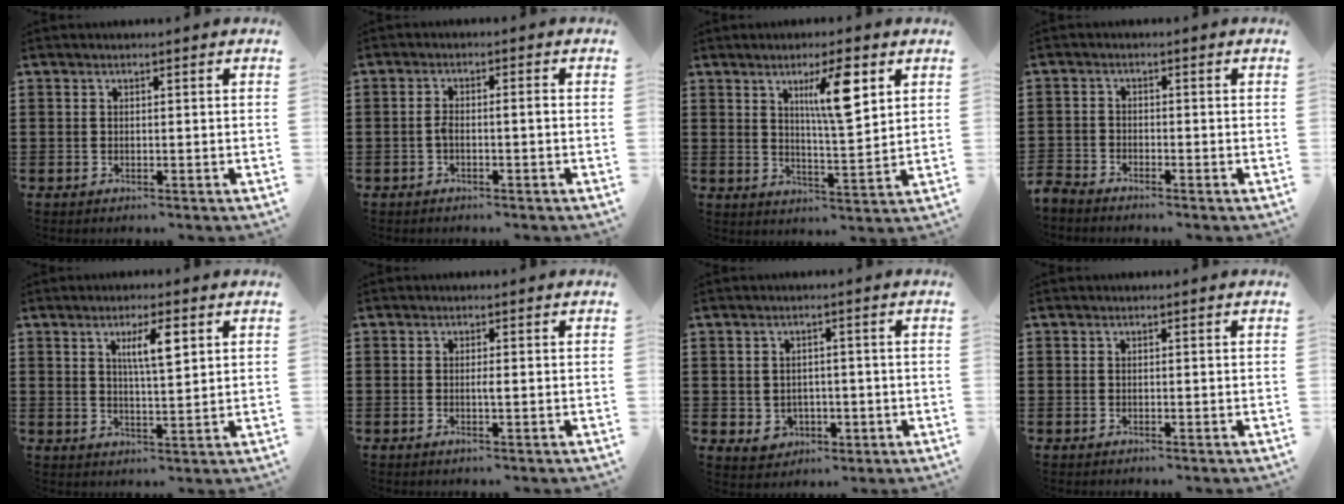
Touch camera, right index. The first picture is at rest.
{"total": 2.1, "force": [-0.6, 0.4, 2.0], "torque": [-0.040, 0.003, -0.011]}
{"total": 8.5, "force": [4.0, 1.7, 7.4], "torque": [-0.121, -0.004, 0.057]}
{"total": 2.5, "force": [-2.5, 0.4, -0.1], "torque": [-0.012, -0.002, -0.057]}
{"total": 5.1, "force": [2.0, 1.2, 4.6], "torque": [-0.089, 0.005, 0.030]}
{"total": 1.1, "force": [-0.2, 0.0, 1.1], "torque": [-0.021, -0.004, -0.004]}
{"total": 2.8, "force": [-0.4, 2.6, 0.9], "torque": [-0.029, 0.006, -0.009]}
{"total": 0.0}